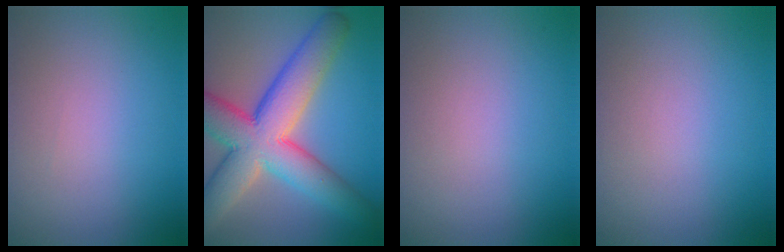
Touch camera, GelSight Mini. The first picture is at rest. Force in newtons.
{"total": 11.2, "press": 11.2, "slide": 0.5}
{"total": 0.0}
{"total": 0.0}